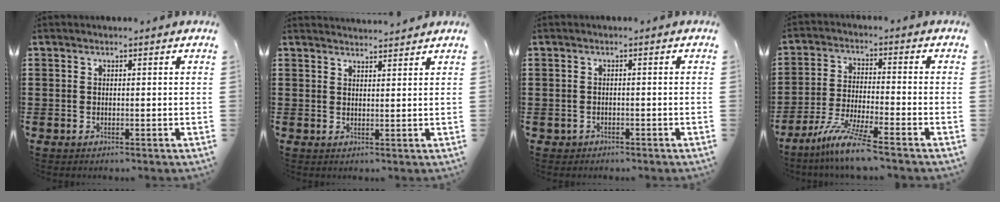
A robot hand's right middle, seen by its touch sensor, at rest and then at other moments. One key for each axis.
{"total": 2.2, "fx": 2.2, "fy": -0.1, "fz": -0.1, "tx": -0.005, "ty": -0.001, "tz": 0.043}
{"total": 0.9, "fx": -0.7, "fy": 0.5, "fz": -0.1, "tx": -0.001, "ty": 0.003, "tz": -0.017}
{"total": 7.8, "fx": -6.2, "fy": 0.0, "fz": 4.8, "tx": -0.100, "ty": -0.014, "tz": -0.119}